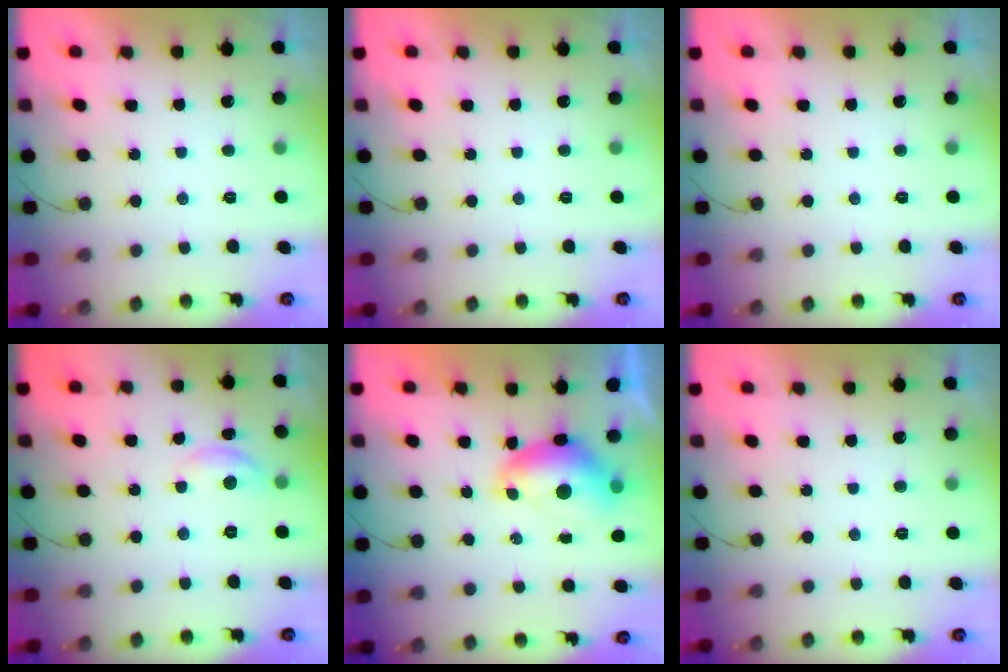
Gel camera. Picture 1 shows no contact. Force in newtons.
{"total": 0.0}
{"total": 0.0}
{"total": 5.0, "press": 4.9, "slide": 0.2}
{"total": 7.6, "press": 7.5, "slide": 0.8}
{"total": 0.0}